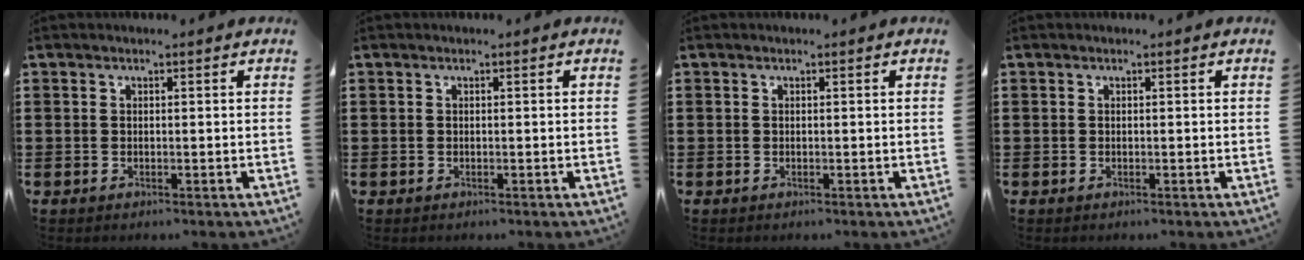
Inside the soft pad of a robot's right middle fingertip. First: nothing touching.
{"total": 0.0}
{"total": 0.0}
{"total": 0.0}